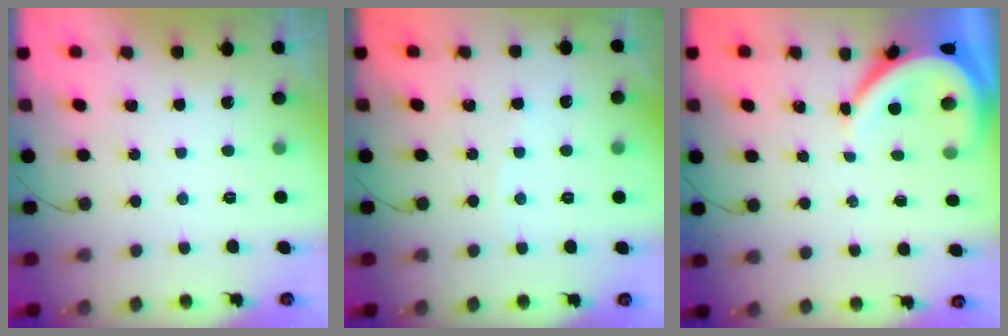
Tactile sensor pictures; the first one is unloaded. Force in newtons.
{"total": 1.4, "press": 1.4, "slide": 0.3}
{"total": 6.6, "press": 6.5, "slide": 1.1}